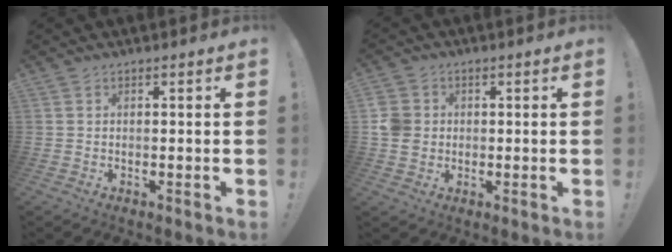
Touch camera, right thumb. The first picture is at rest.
{"total": 6.9, "force": [0.4, 6.2, 3.0], "torque": [-0.071, 0.008, 0.009]}